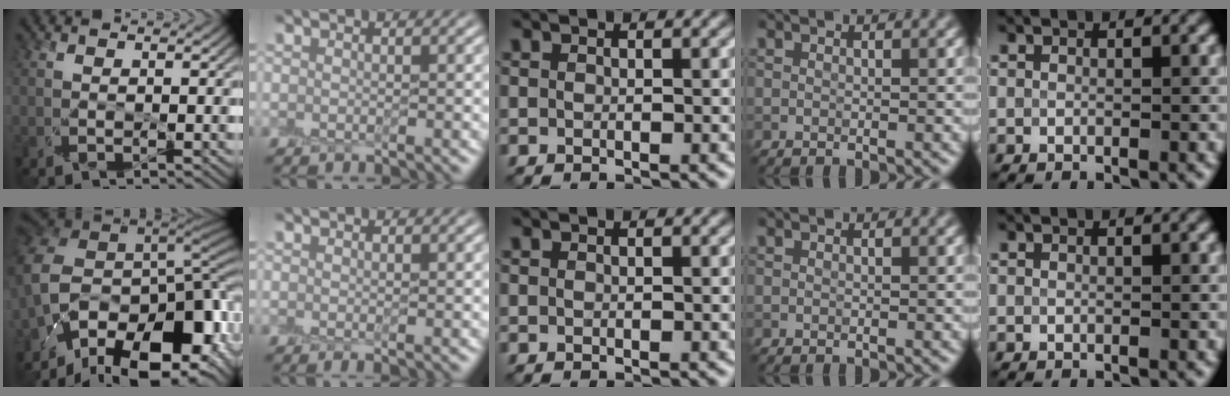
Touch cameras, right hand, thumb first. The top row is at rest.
{"thumb": {"total": 17.8, "force": [-7.4, 11.4, 11.6], "torque": [-0.214, -0.017, -0.092]}, "index": {"total": 0.6, "force": [0.5, 0.0, 0.3], "torque": [-0.004, 0.002, 0.010]}}